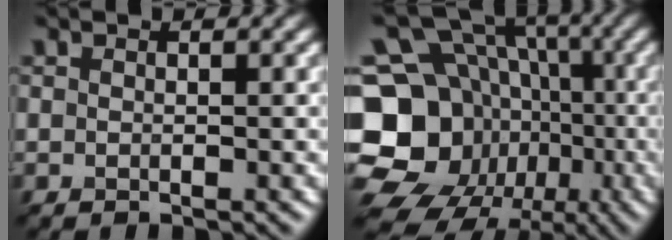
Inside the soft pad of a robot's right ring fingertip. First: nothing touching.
{"total": 20.7, "force": [-5.1, 18.5, 7.8], "torque": [-0.175, -0.010, -0.110]}